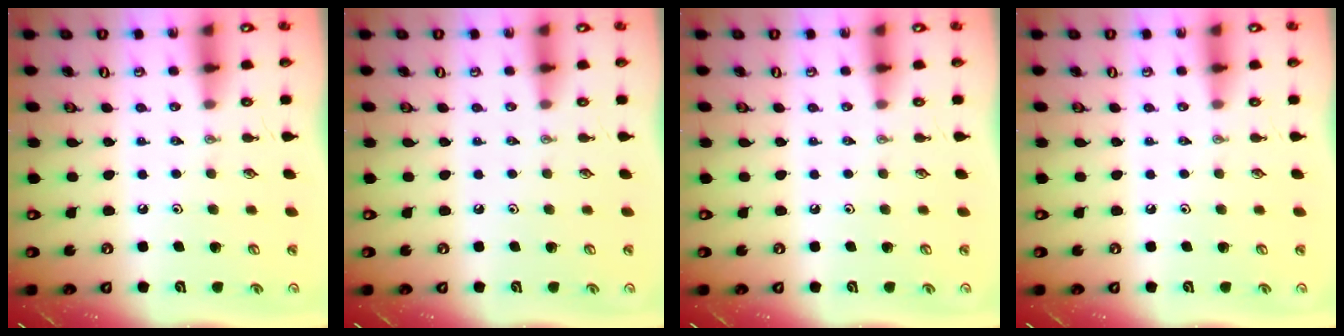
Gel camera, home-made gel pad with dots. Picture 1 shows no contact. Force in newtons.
{"total": 0.0}
{"total": 0.0}
{"total": 0.0}